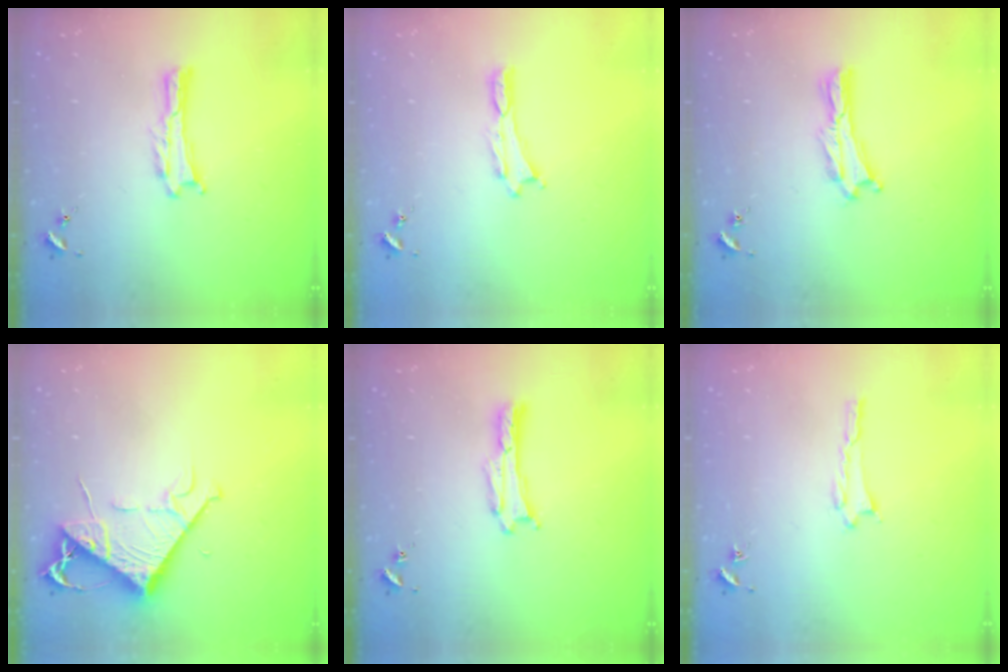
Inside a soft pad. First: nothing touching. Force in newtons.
{"total": 0.0}
{"total": 0.6, "press": 0.5, "slide": 0.2}
{"total": 7.8, "press": 7.8, "slide": 0.8}
{"total": 0.0}
{"total": 1.4, "press": 1.4, "slide": 0.2}